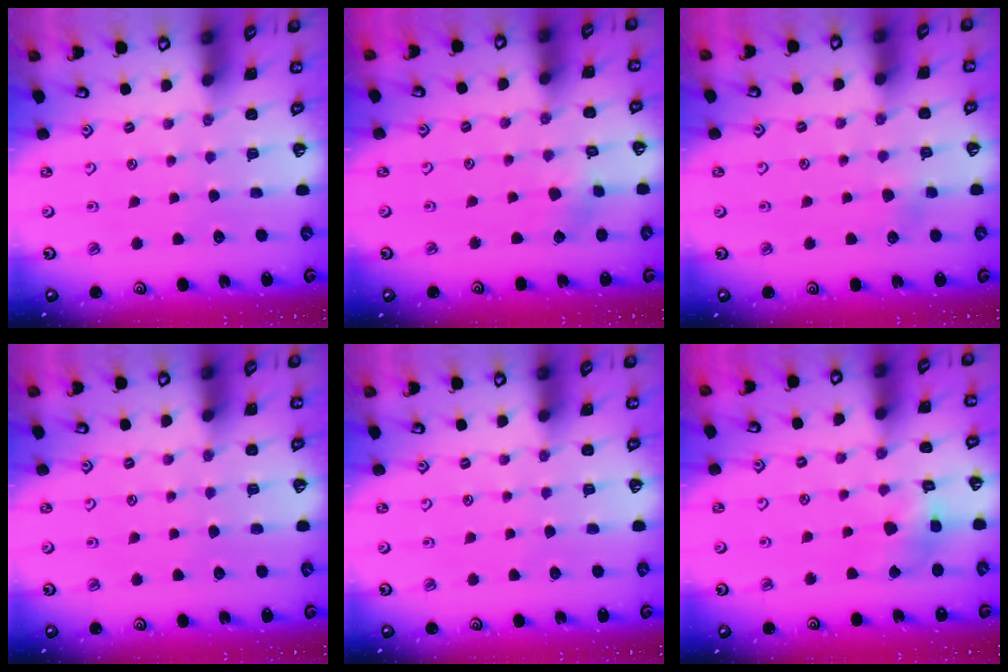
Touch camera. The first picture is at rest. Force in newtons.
{"total": 2.9, "press": 2.8, "slide": 0.8}
{"total": 3.6, "press": 3.6, "slide": 0.3}
{"total": 0.0}
{"total": 0.0}
{"total": 11.4, "press": 11.3, "slide": 1.4}